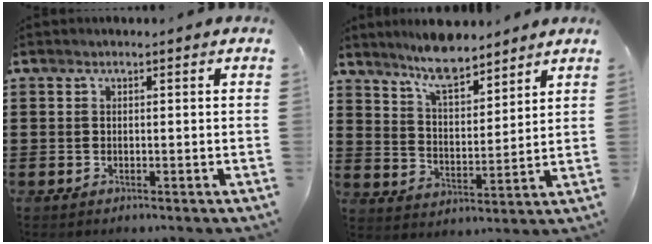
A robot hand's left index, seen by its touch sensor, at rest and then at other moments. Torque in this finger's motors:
{"motor_torque": [1.09, -1.04, 0.26, 0.14]}